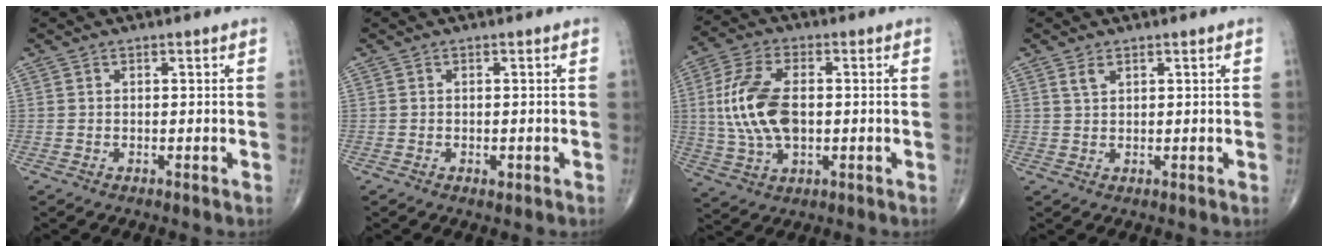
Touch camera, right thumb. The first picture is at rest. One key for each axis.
{"total": 1.0, "fx": -0.4, "fy": 0.5, "fz": 0.7, "tx": -0.011, "ty": -0.002, "tz": -0.005}
{"total": 13.8, "fx": 0.5, "fy": 7.7, "fz": 11.5, "tx": -0.236, "ty": 0.007, "tz": 0.011}
{"total": 1.8, "fx": 1.1, "fy": 0.8, "fz": 1.1, "tx": -0.021, "ty": -0.001, "tz": 0.025}